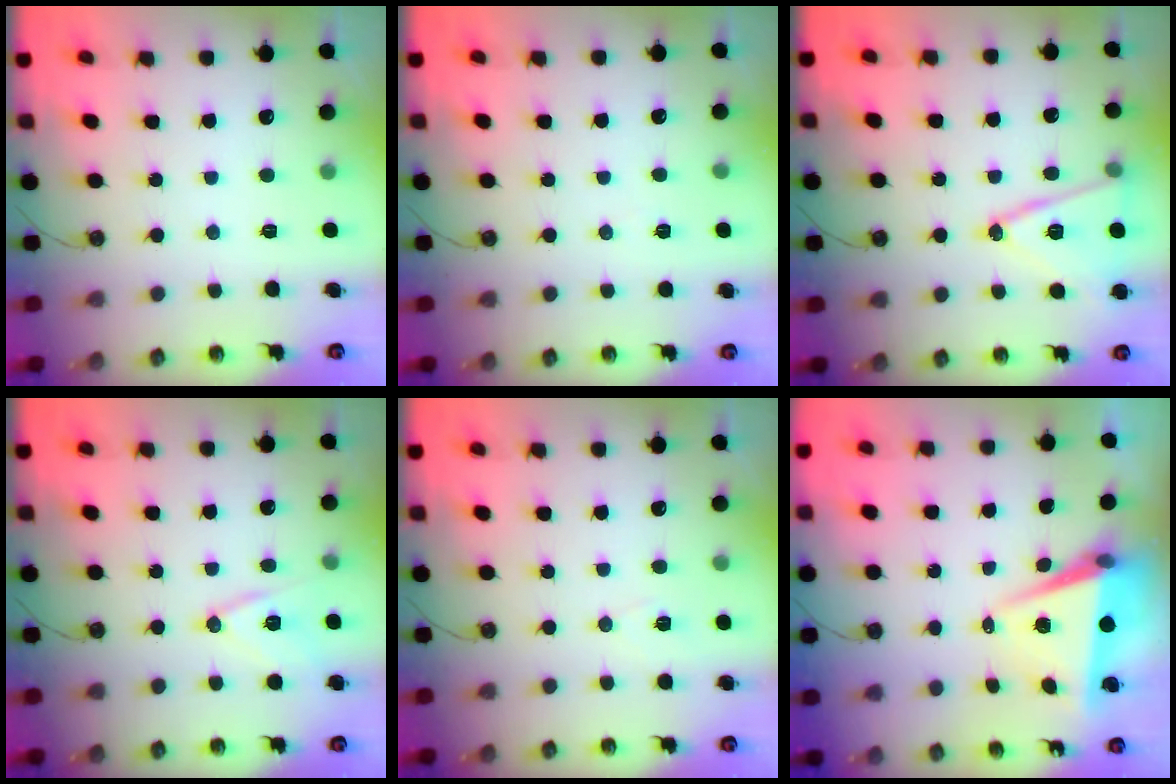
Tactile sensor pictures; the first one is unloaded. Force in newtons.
{"total": 3.9, "press": 2.3, "slide": 3.2}
{"total": 14.2, "press": 13.8, "slide": 3.5}
{"total": 11.4, "press": 10.9, "slide": 3.4}
{"total": 5.9, "press": 4.0, "slide": 4.4}
{"total": 6.9, "press": 5.5, "slide": 4.1}